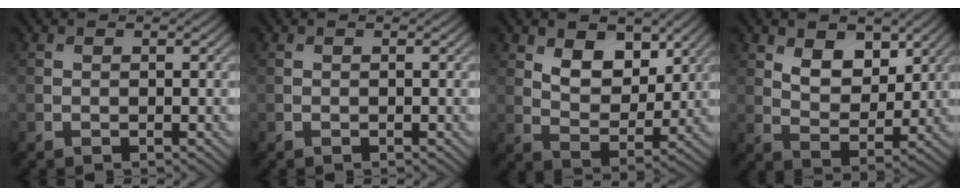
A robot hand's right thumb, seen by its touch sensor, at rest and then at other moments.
{"total": 0.0}
{"total": 6.4, "force": [3.5, 3.6, 4.0], "torque": [-0.080, -0.015, 0.056]}
{"total": 5.7, "force": [3.1, 3.3, 3.6], "torque": [-0.070, -0.014, 0.051]}